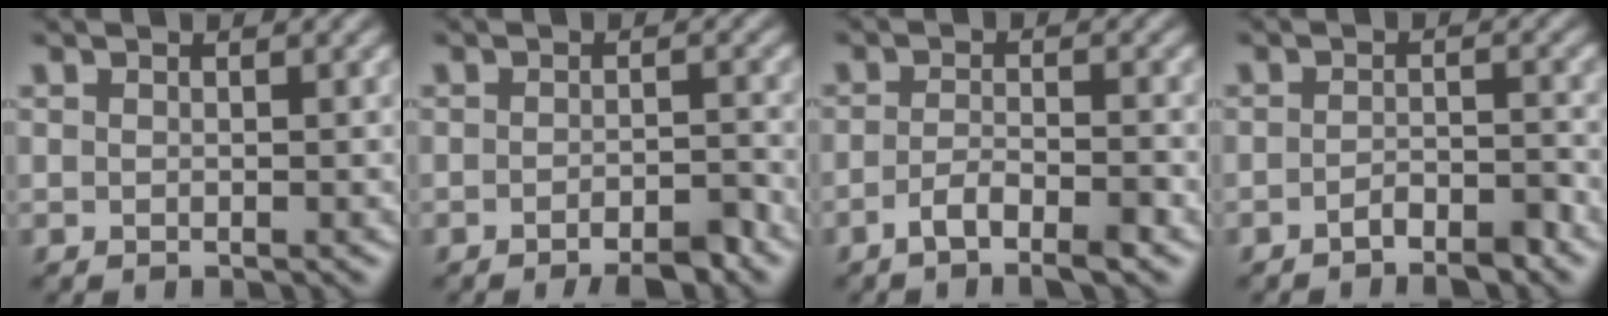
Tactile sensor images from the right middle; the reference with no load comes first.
{"total": 3.1, "force": [-2.2, 1.0, 2.0], "torque": [-0.025, 0.007, -0.032]}
{"total": 3.1, "force": [-2.0, 0.8, 2.3], "torque": [-0.046, 0.005, -0.038]}
{"total": 2.3, "force": [-1.9, 0.7, 1.2], "torque": [-0.018, 0.010, -0.031]}